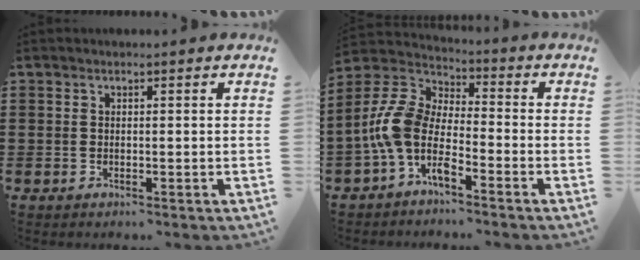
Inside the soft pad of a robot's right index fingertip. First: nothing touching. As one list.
[{"total": 8.4, "force": [-3.7, 4.0, 6.5], "torque": [-0.186, -0.026, -0.084]}]